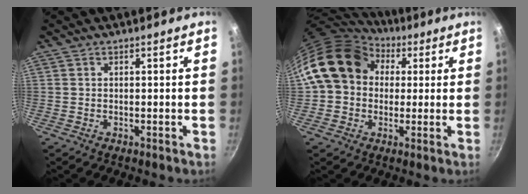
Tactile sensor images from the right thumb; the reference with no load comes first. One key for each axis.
{"total": 15.6, "fx": 4.5, "fy": 12.6, "fz": 8.1, "tx": -0.120, "ty": 0.024, "tz": 0.067}